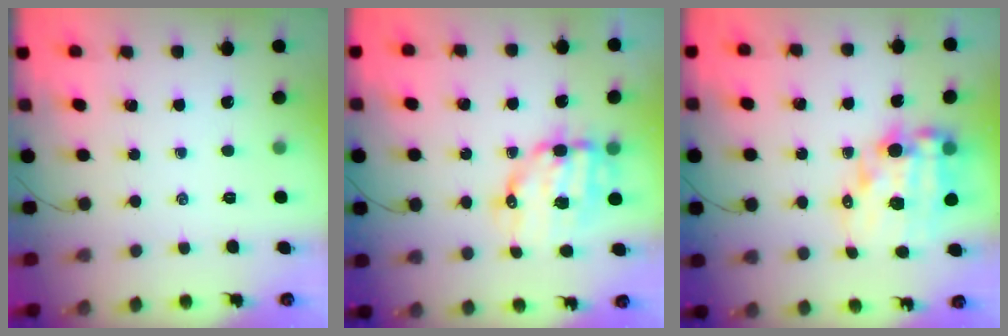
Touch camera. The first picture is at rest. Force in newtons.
{"total": 10.6, "press": 10.4, "slide": 2.2}
{"total": 14.0, "press": 13.6, "slide": 3.5}